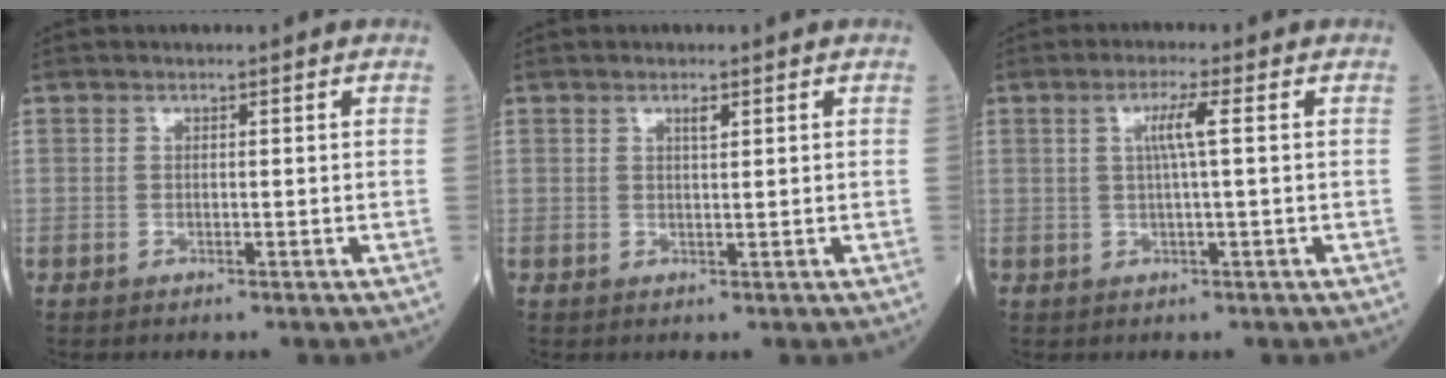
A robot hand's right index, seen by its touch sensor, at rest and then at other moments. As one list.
[{"total": 1.2, "force": [0.7, 0.2, 1.0], "torque": [-0.019, -0.002, 0.011]}, {"total": 3.5, "force": [0.7, -0.5, 3.4], "torque": [-0.065, 0.003, 0.011]}]